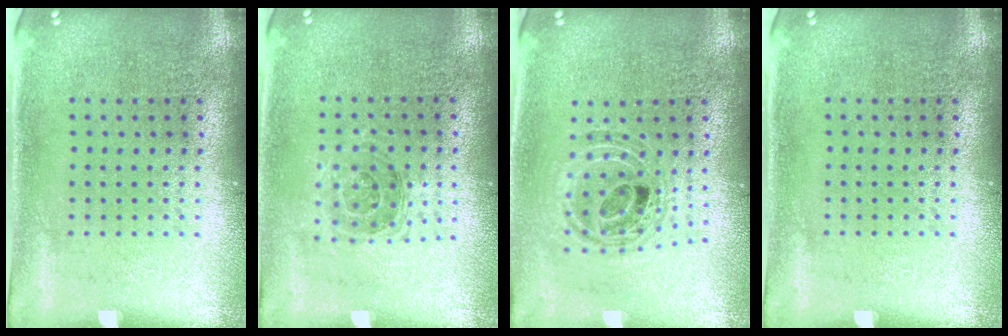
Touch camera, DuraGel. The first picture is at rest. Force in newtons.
{"total": 1.1, "press": 1.0, "slide": 0.4}
{"total": 0.8, "press": 0.8, "slide": 0.2}
{"total": 0.0}